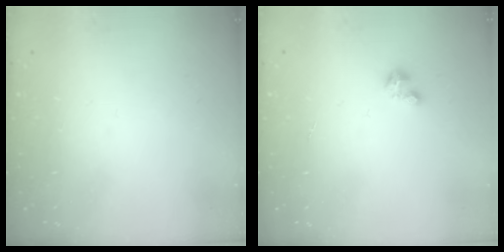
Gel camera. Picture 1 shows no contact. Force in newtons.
{"total": 2.0, "press": 2.0, "slide": 0.2}